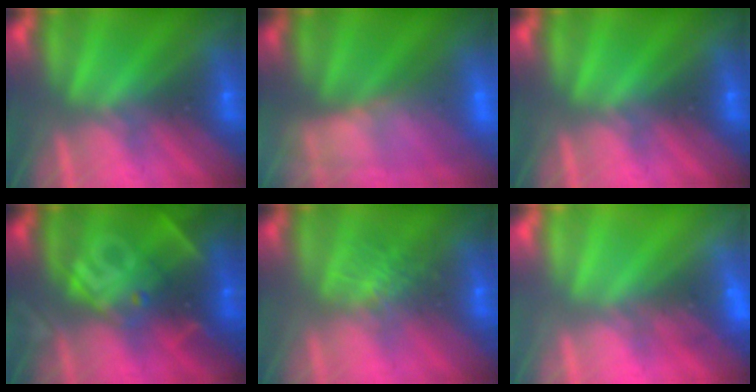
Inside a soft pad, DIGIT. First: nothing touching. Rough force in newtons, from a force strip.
{"total": 6.6}
{"total": 0.0}
{"total": 2.8}
{"total": 2.7}
{"total": 2.5}